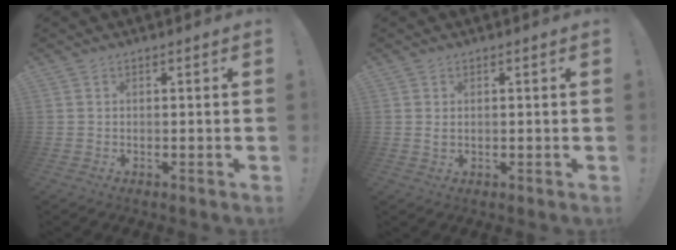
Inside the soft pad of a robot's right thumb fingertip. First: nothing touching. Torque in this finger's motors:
{"motor_torque": [0.00, -0.10, -0.03, 0.18, 0.01]}